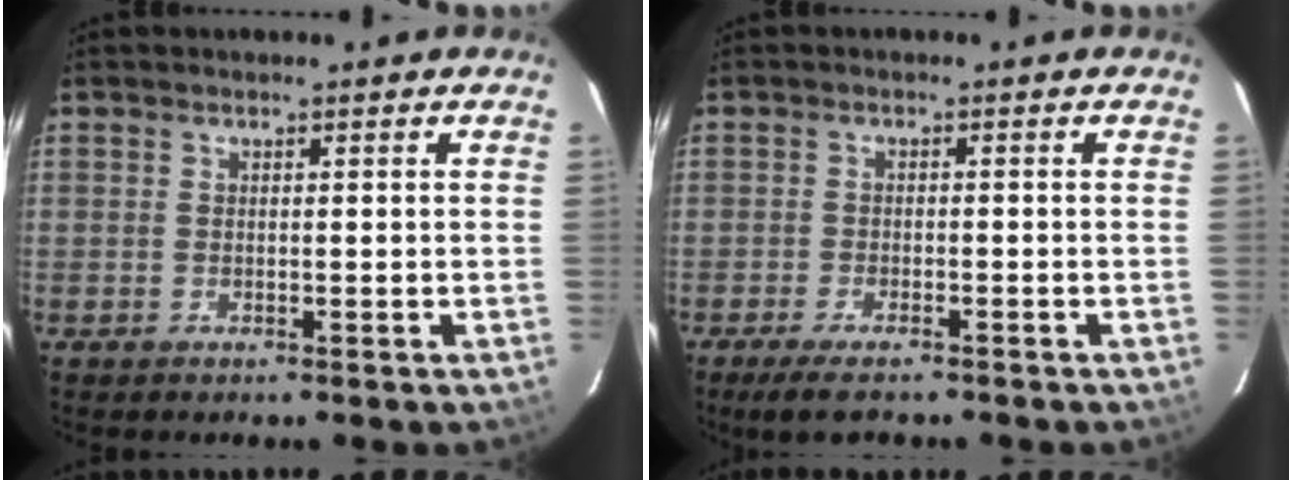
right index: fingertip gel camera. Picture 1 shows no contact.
{"total": 5.7, "force": [-4.6, 1.3, 3.2], "torque": [-0.078, -0.018, -0.081]}